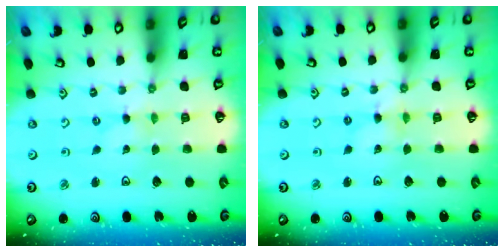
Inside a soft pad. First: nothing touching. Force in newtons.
{"total": 1.6, "press": 1.5, "slide": 0.2}